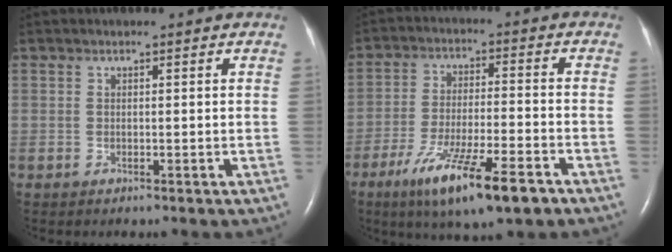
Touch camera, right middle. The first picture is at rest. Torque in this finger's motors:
{"motor_torque": [1.20, -0.93, 0.27, 0.21]}